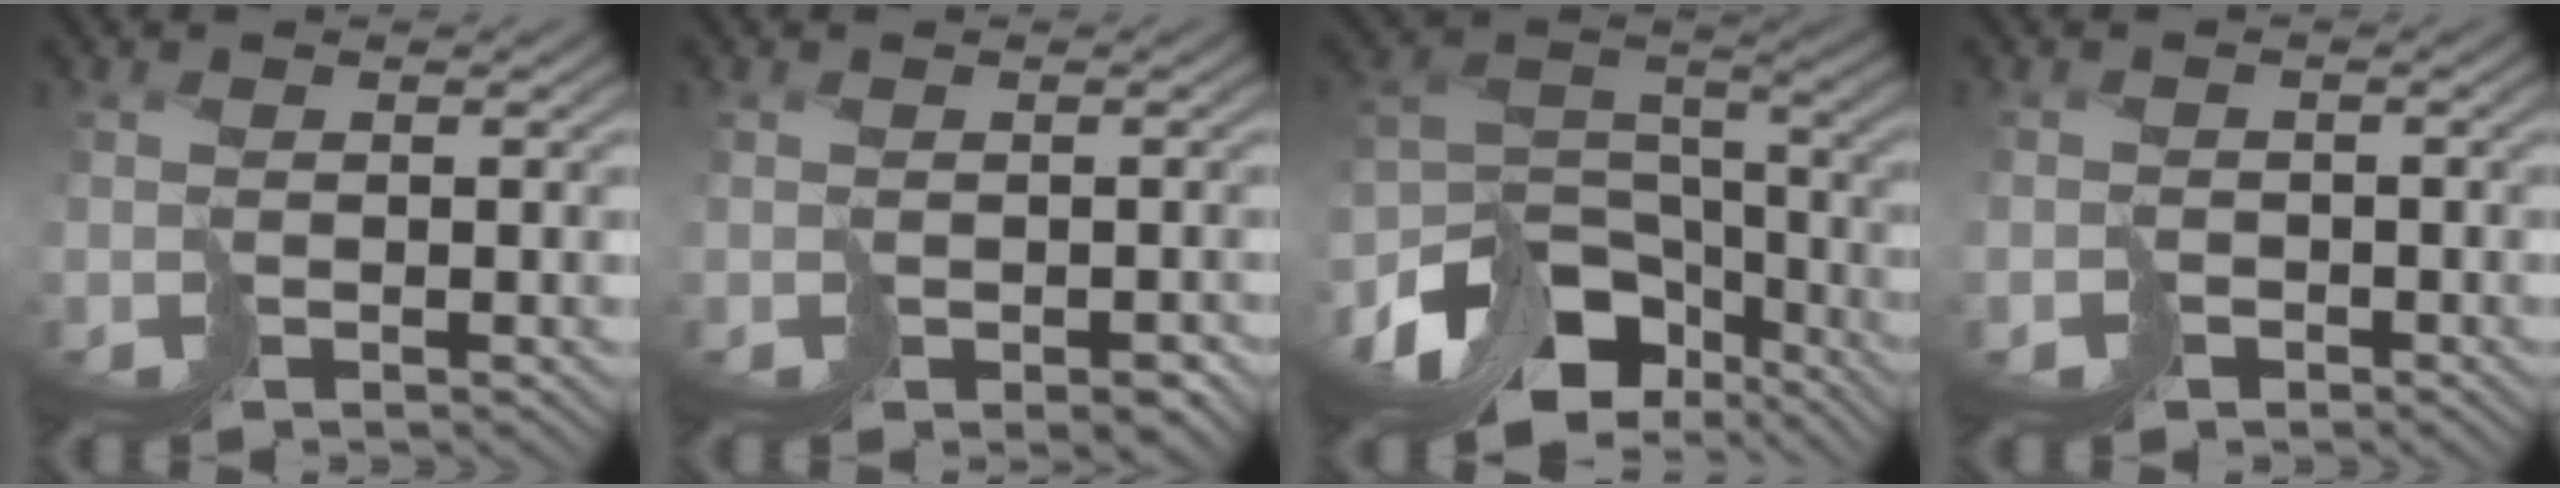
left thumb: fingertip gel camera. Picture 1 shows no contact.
{"total": 2.6, "force": [-1.1, 1.8, 1.5], "torque": [-0.015, -0.008, -0.009]}
{"total": 14.3, "force": [-9.2, 8.2, 7.4], "torque": [-0.173, -0.029, -0.135]}
{"total": 1.8, "force": [-1.2, 1.4, -0.2], "torque": [0.021, -0.002, -0.025]}